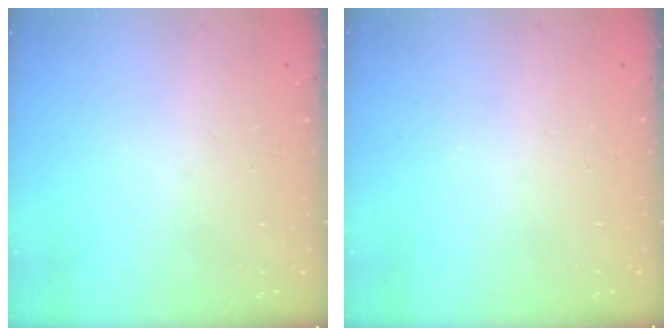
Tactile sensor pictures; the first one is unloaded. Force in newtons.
{"total": 0.0}